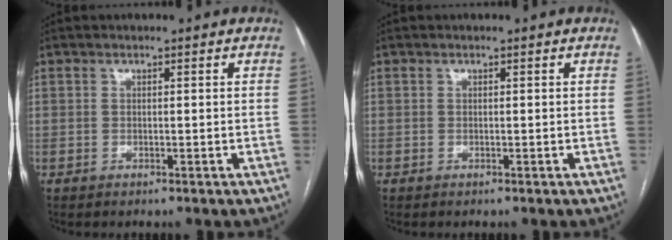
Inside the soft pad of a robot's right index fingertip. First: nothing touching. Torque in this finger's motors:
{"motor_torque": [-0.04, -0.04, 0.01, 0.00]}